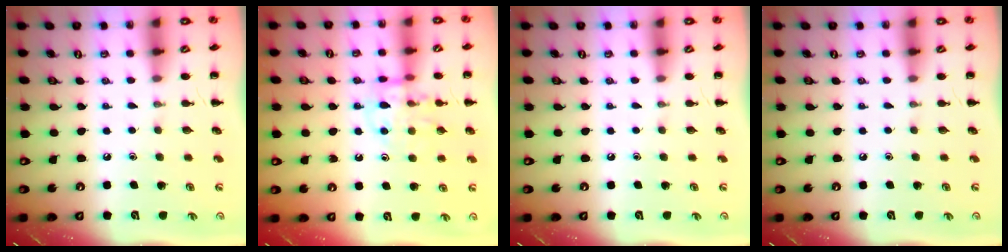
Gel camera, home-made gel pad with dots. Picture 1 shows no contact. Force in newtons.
{"total": 11.6, "press": 11.6, "slide": 1.1}
{"total": 0.0}
{"total": 0.0}